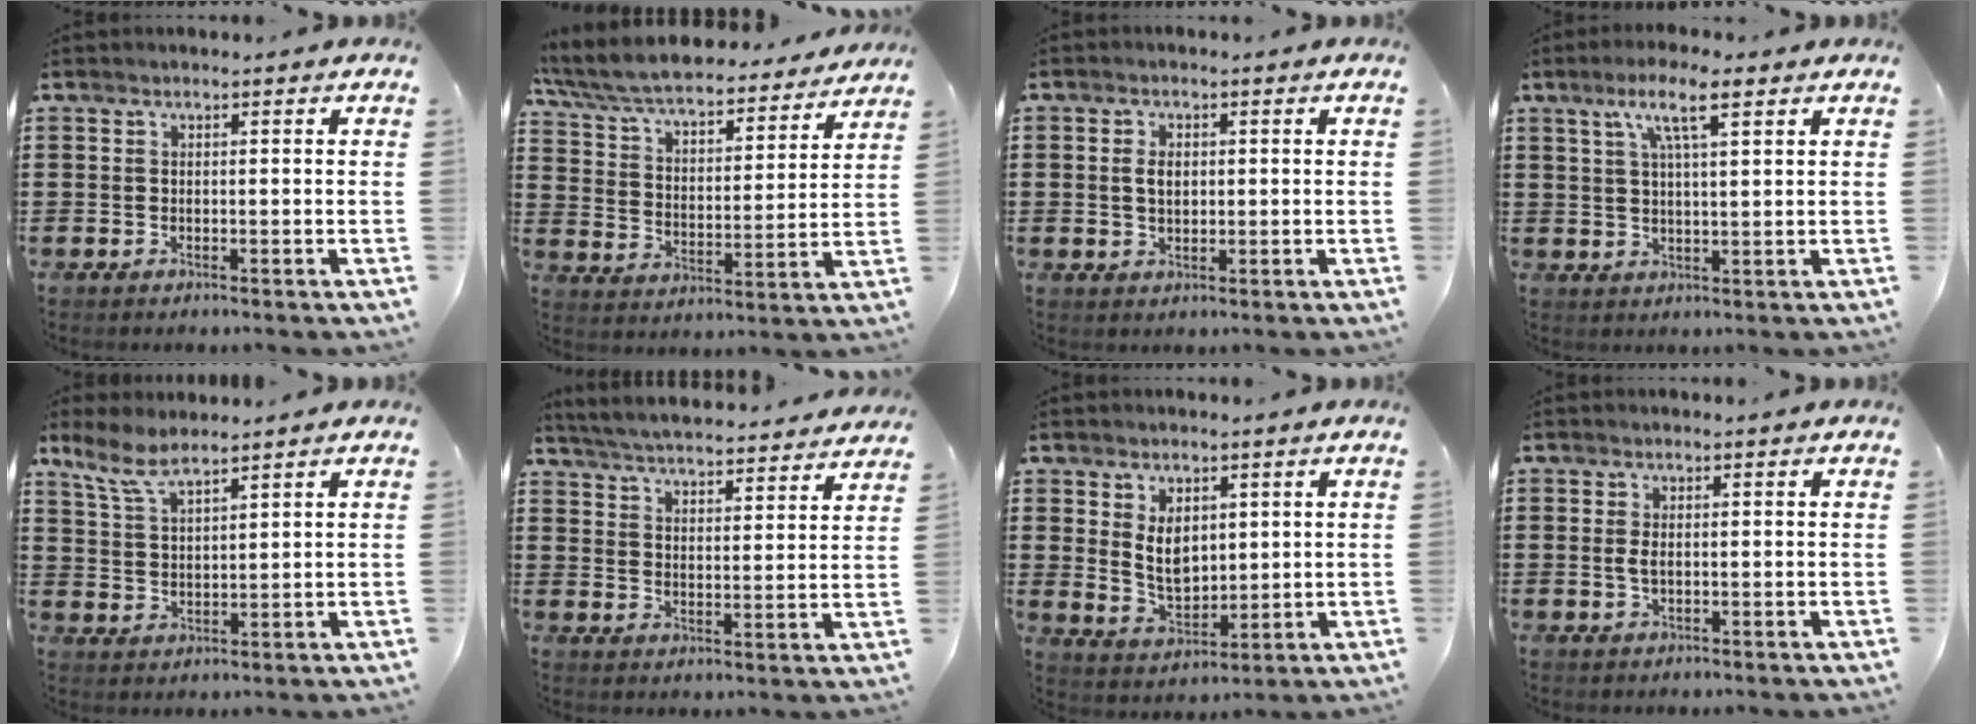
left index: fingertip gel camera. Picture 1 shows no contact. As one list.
[{"total": 7.2, "force": [6.8, 0.8, 2.3], "torque": [-0.076, -0.048, 0.115]}, {"total": 2.5, "force": [0.4, 1.6, 2.0], "torque": [-0.042, 0.008, 0.005]}, {"total": 7.0, "force": [3.8, 1.3, 5.7], "torque": [-0.114, 0.005, 0.062]}, {"total": 5.8, "force": [4.7, 1.3, 3.1], "torque": [-0.075, -0.009, 0.087]}, {"total": 4.8, "force": [4.8, -0.5, 0.7], "torque": [-0.037, -0.038, 0.079]}, {"total": 5.5, "force": [1.9, 3.8, 3.6], "torque": [-0.064, 0.001, 0.034]}, {"total": 1.6, "force": [0.1, 0.6, 1.5], "torque": [-0.037, -0.001, -0.001]}]